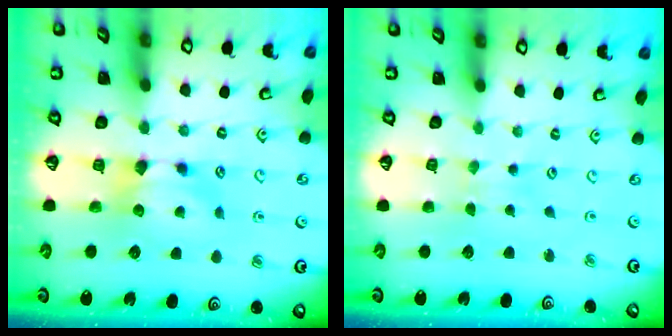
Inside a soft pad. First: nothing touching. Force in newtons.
{"total": 4.1, "press": 4.1, "slide": 0.1}